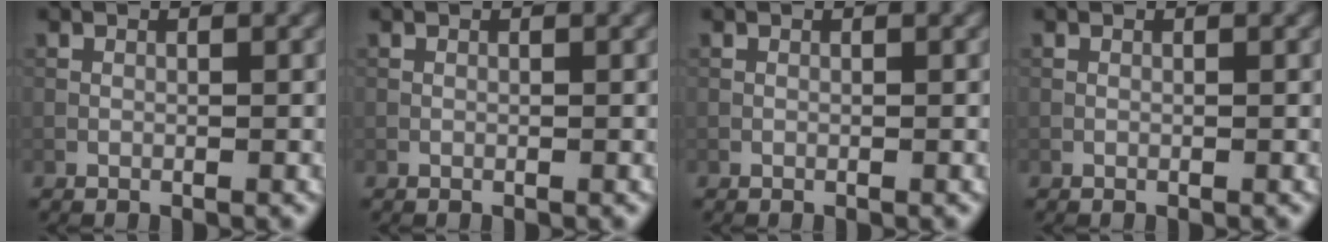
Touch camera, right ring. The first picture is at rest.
{"total": 0.0}
{"total": 0.0}
{"total": 0.0}